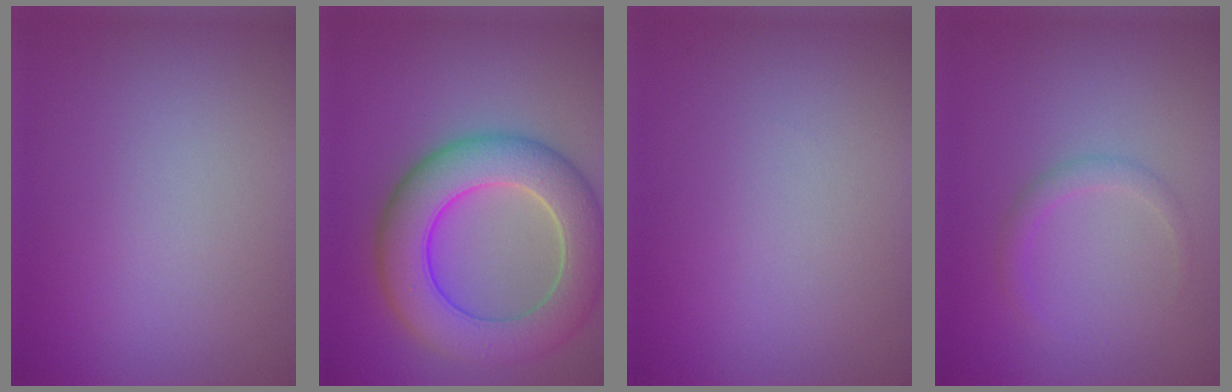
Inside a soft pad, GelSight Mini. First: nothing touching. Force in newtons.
{"total": 9.1, "press": 9.1, "slide": 0.5}
{"total": 0.0}
{"total": 1.4, "press": 1.4, "slide": 0.0}